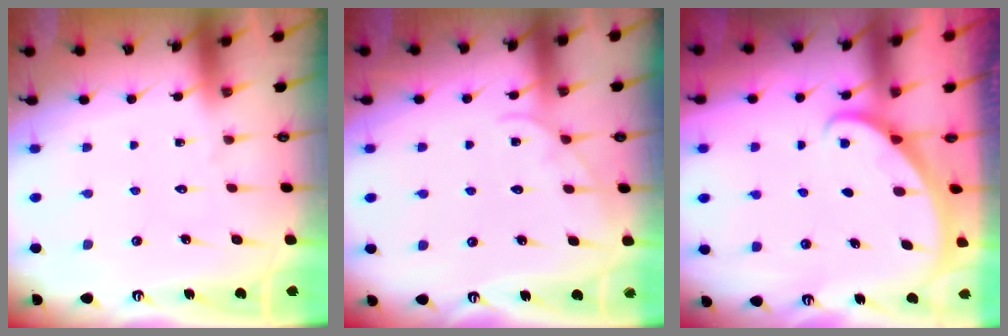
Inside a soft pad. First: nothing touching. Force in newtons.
{"total": 4.2, "press": 4.2, "slide": 0.3}
{"total": 1.6, "press": 1.6, "slide": 0.0}